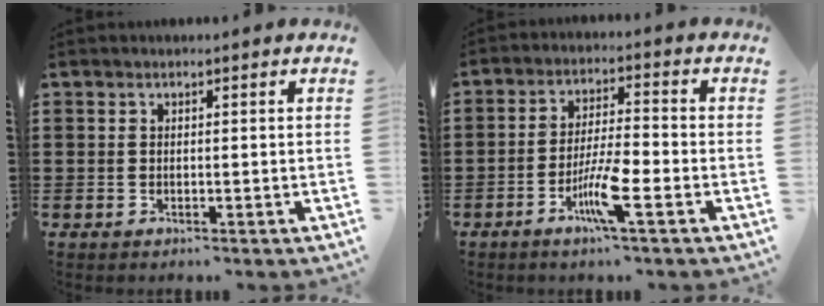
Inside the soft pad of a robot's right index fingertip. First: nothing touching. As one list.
[{"total": 7.3, "force": [-3.3, 0.9, 6.4], "torque": [-0.130, -0.010, -0.063]}]